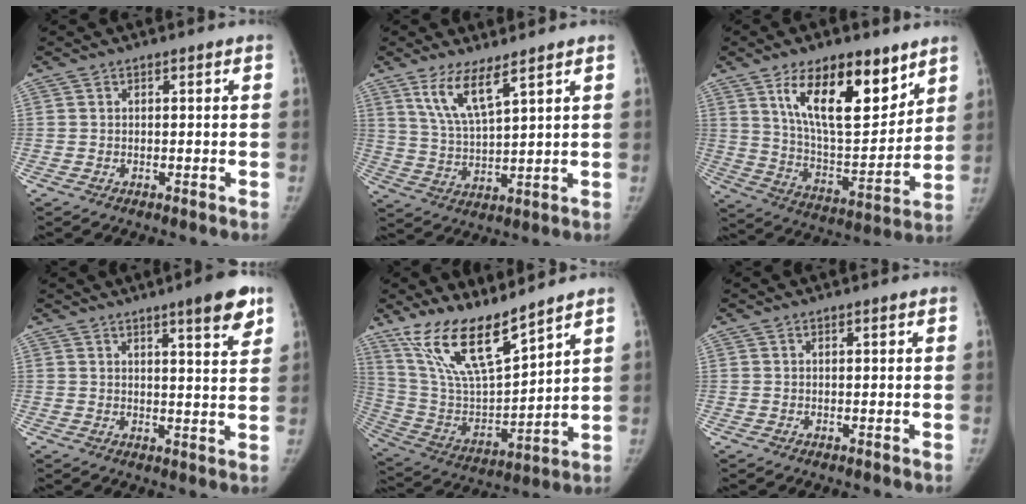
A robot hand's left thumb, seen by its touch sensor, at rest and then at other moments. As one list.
[{"total": 8.1, "force": [5.2, 1.6, 5.9], "torque": [-0.117, -0.034, 0.112]}, {"total": 20.2, "force": [11.2, 8.6, 14.4], "torque": [-0.186, -0.066, 0.200]}, {"total": 8.4, "force": [5.2, 1.3, 6.5], "torque": [-0.077, -0.028, 0.069]}, {"total": 16.9, "force": [12.9, 3.7, 10.4], "torque": [-0.177, -0.067, 0.260]}, {"total": 0.7, "force": [0.4, 0.1, 0.5], "torque": [-0.008, 0.000, 0.007]}]